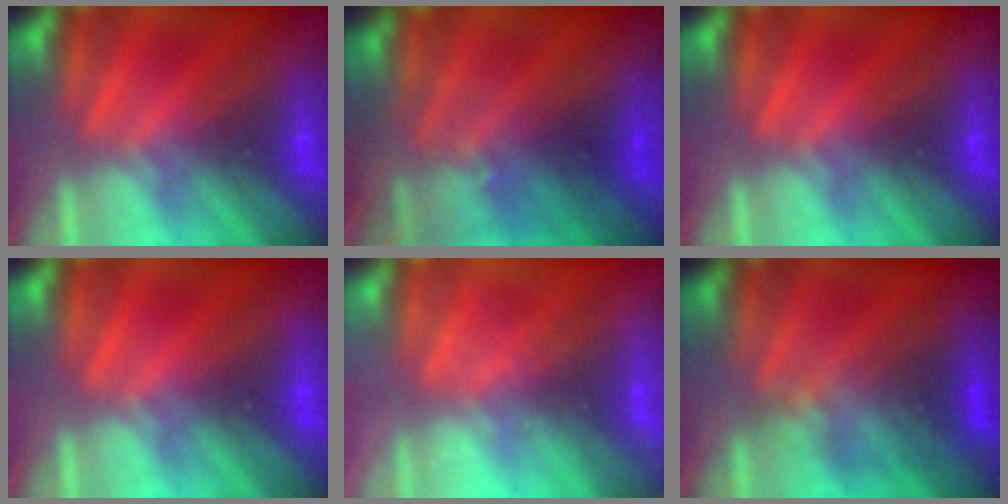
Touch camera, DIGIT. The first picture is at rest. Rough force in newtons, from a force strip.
{"total": 3.2}
{"total": 0.0}
{"total": 0.0}
{"total": 2.3}
{"total": 2.4}